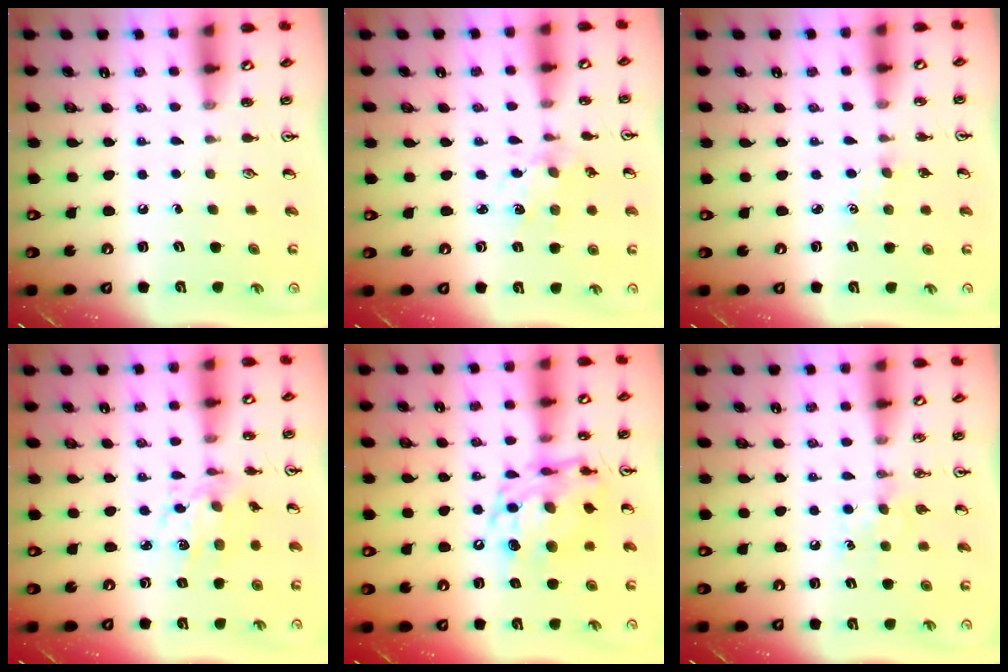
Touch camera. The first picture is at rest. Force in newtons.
{"total": 2.6, "press": 2.6, "slide": 0.4}
{"total": 0.6, "press": 0.6, "slide": 0.2}
{"total": 8.3, "press": 8.3, "slide": 0.5}
{"total": 13.7, "press": 13.6, "slide": 1.2}
{"total": 5.1, "press": 5.0, "slide": 0.7}